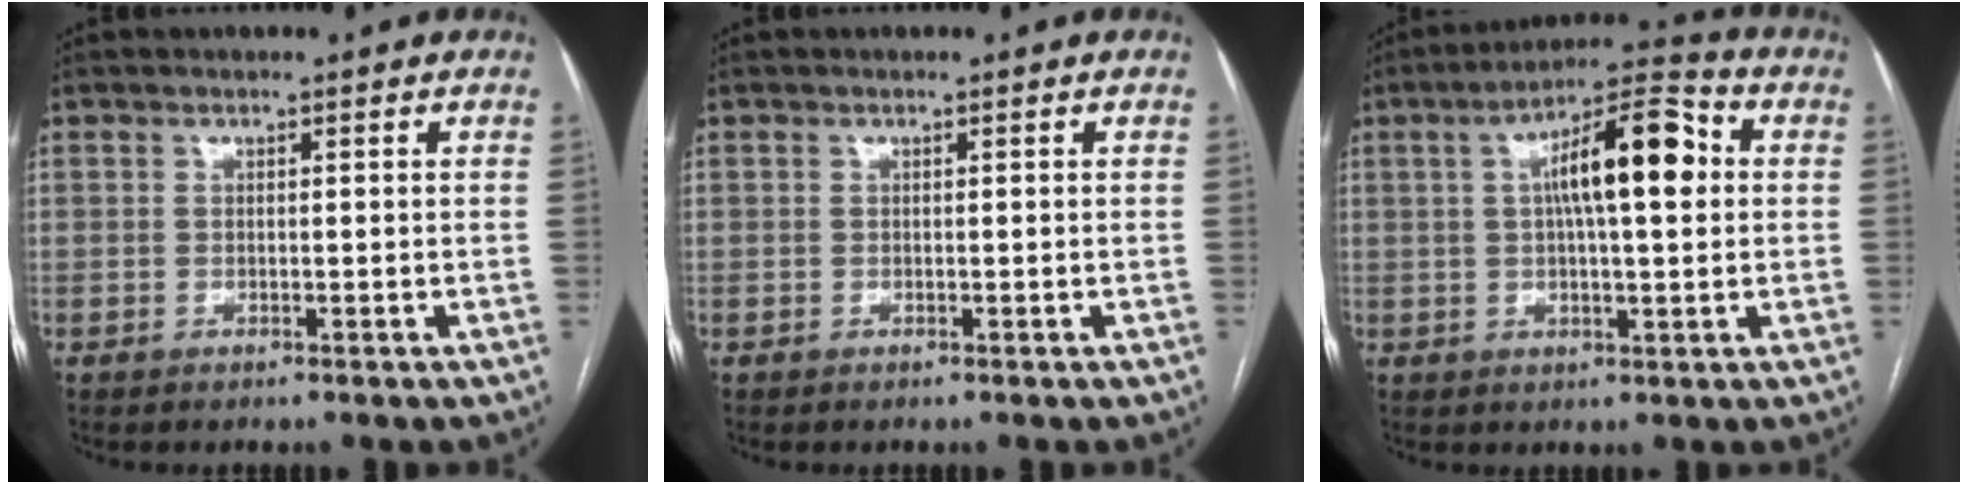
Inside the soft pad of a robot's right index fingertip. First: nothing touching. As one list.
[{"total": 0.0}, {"total": 12.4, "force": [2.3, 2.7, 11.9], "torque": [-0.197, 0.034, 0.030]}]